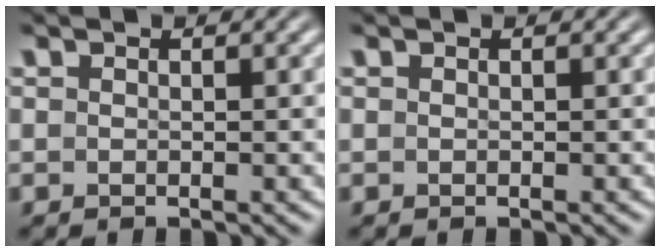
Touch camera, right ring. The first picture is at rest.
{"total": 0.0}